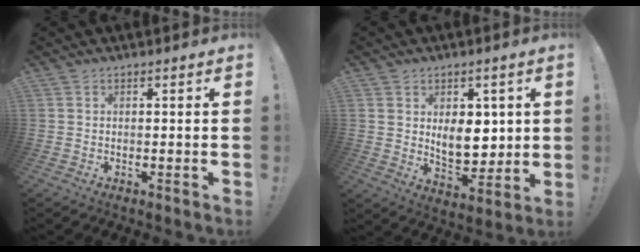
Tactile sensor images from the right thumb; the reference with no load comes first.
{"total": 10.1, "force": [3.0, 7.3, 6.3], "torque": [-0.080, -0.019, 0.060]}